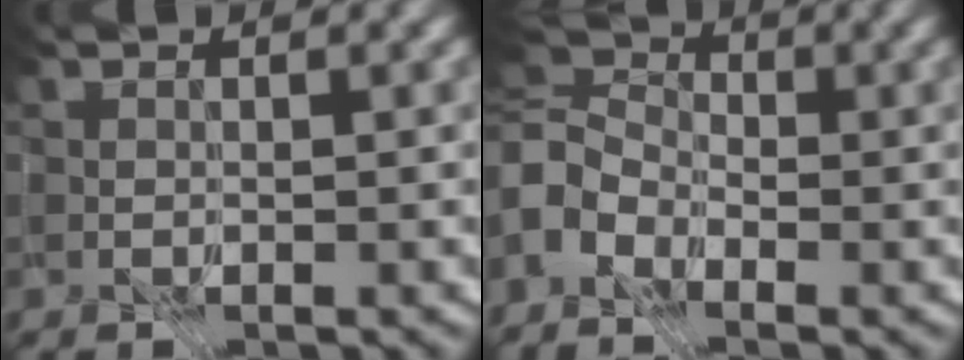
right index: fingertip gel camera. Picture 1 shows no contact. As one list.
[{"total": 3.4, "force": [-3.2, 0.6, 0.8], "torque": [-0.017, -0.014, -0.061]}]